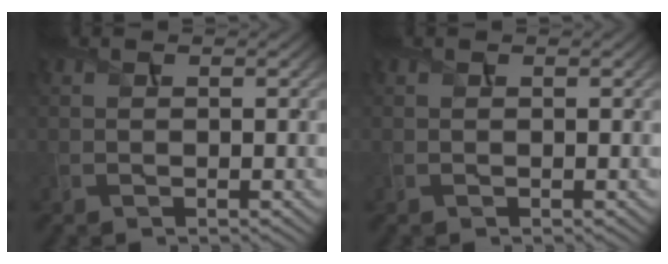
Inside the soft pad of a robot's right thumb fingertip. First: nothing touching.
{"total": 0.0}